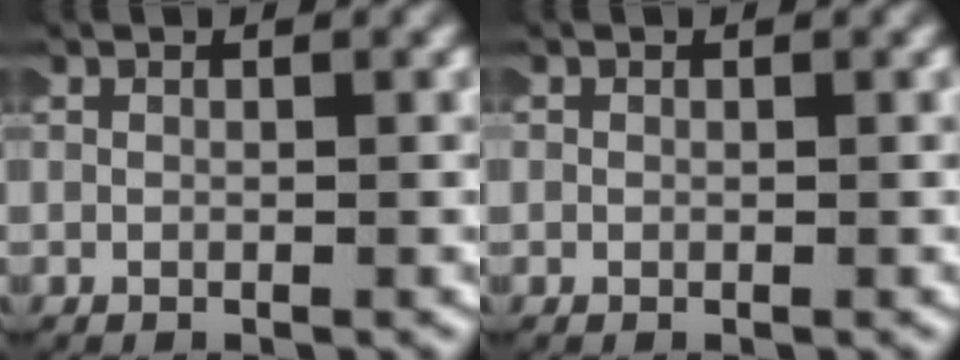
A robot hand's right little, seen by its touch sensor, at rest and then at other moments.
{"total": 0.6, "force": [0.0, 0.6, 0.0], "torque": [0.000, 0.001, -0.003]}